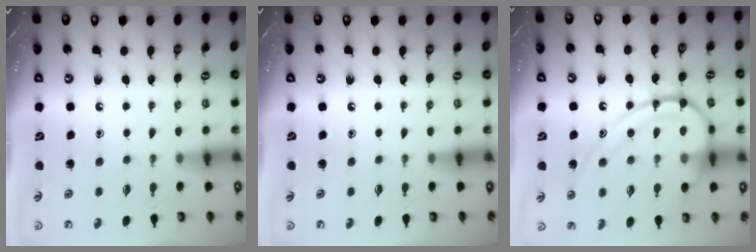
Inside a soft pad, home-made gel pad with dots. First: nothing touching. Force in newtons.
{"total": 0.0}
{"total": 16.1, "press": 16.0, "slide": 1.6}